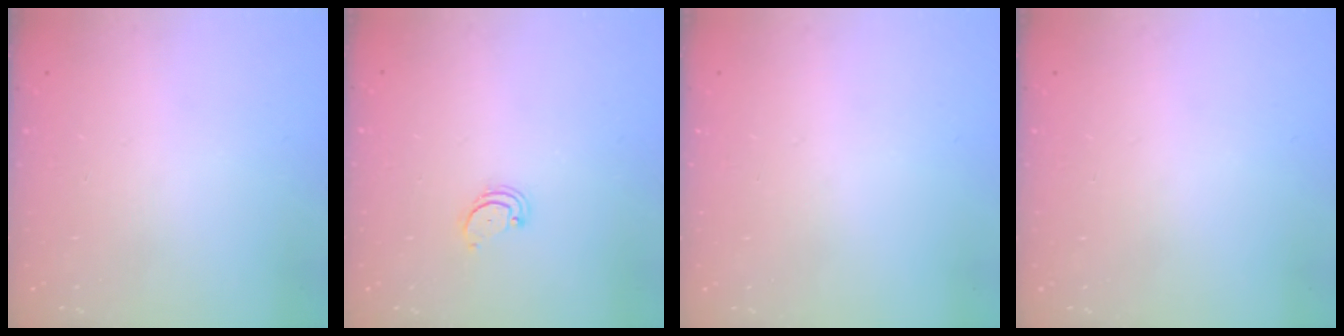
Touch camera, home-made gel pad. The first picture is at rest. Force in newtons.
{"total": 2.6, "press": 2.5, "slide": 0.5}
{"total": 0.0}
{"total": 0.0}